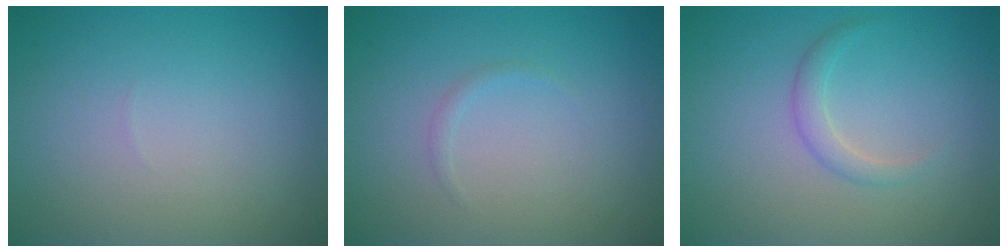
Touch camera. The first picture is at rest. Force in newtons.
{"total": 0.6, "press": 0.6, "slide": 0.1}
{"total": 1.4, "press": 1.4, "slide": 0.1}